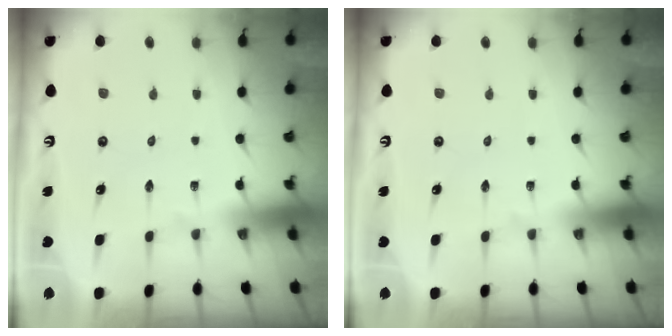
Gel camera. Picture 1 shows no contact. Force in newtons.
{"total": 0.0}